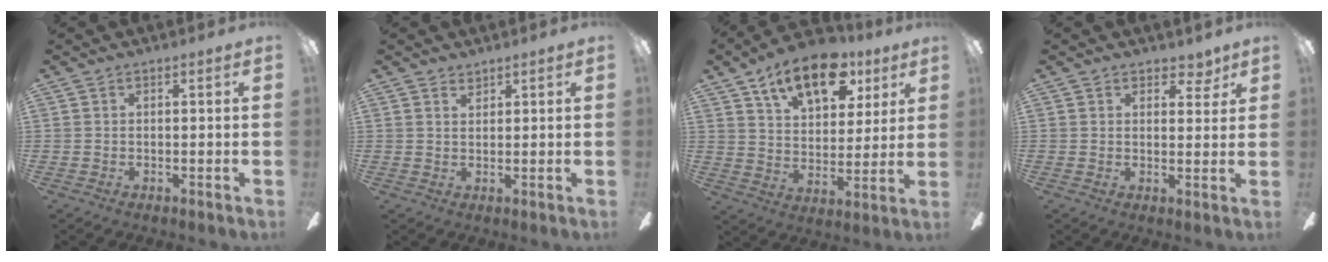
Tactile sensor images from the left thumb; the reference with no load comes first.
{"total": 1.6, "force": [1.4, 0.7, 0.3], "torque": [0.001, -0.004, 0.026]}
{"total": 16.9, "force": [10.5, 8.6, 10.0], "torque": [-0.152, -0.043, 0.181]}
{"total": 4.0, "force": [2.9, 2.3, 1.5], "torque": [-0.004, -0.013, 0.046]}